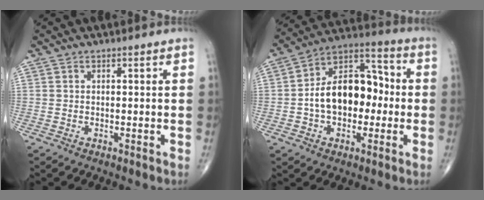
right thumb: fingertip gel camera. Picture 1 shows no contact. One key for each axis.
{"total": 16.7, "fx": -1.1, "fy": 10.7, "fz": 12.7, "tx": -0.178, "ty": 0.046, "tz": -0.026}